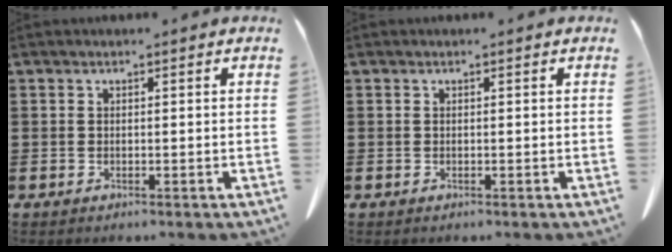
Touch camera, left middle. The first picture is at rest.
{"total": 0.0}